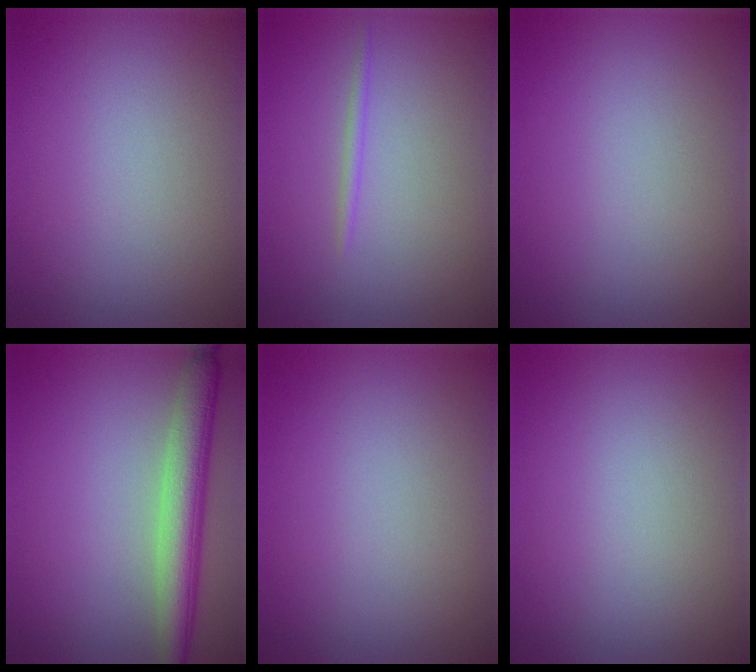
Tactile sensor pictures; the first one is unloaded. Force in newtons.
{"total": 0.7, "press": 0.7, "slide": 0.1}
{"total": 0.0}
{"total": 4.9, "press": 4.9, "slide": 0.3}
{"total": 0.0}
{"total": 0.0}